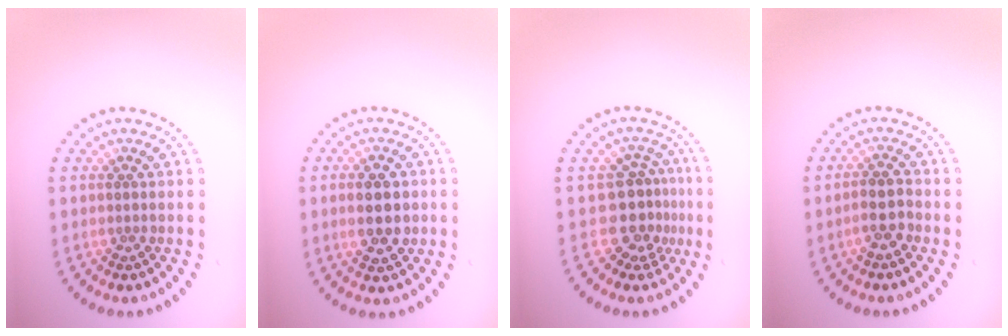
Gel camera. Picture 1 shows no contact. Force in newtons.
{"total": 4.6, "press": 4.6, "slide": 0.1}
{"total": 3.4, "press": 2.4, "slide": 2.4}
{"total": 2.4, "press": 2.2, "slide": 0.9}